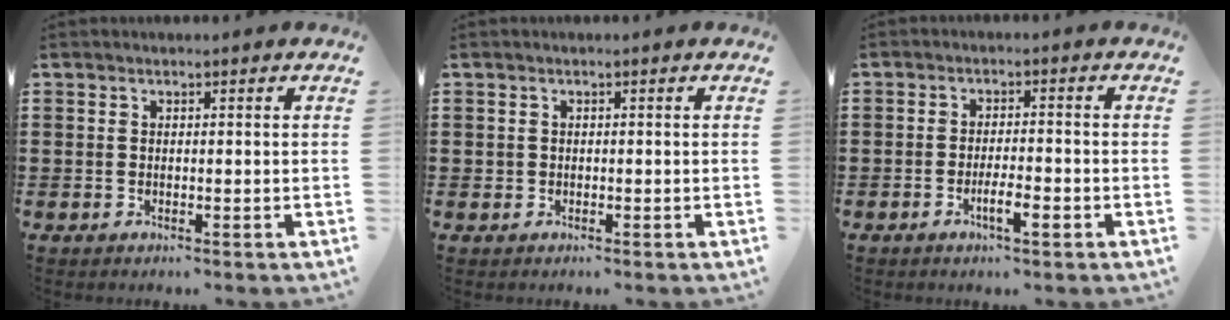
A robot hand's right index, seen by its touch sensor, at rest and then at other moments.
{"total": 0.6, "force": [0.1, 0.6, 0.0], "torque": [0.000, 0.008, 0.000]}
{"total": 4.0, "force": [-1.9, 1.0, 3.3], "torque": [-0.054, 0.004, -0.033]}